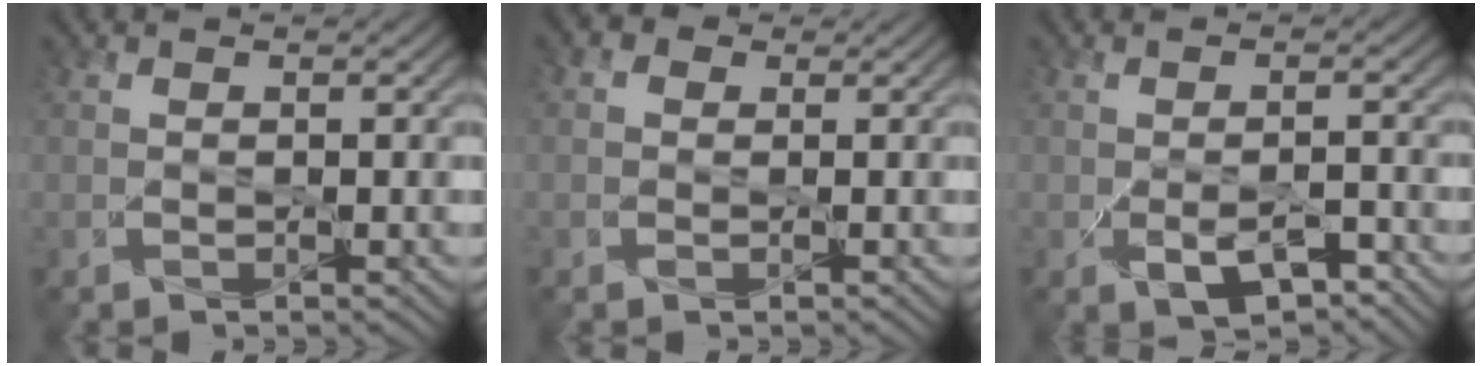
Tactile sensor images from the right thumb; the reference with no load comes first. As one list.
[{"total": 1.5, "force": [0.0, 1.4, 0.5], "torque": [-0.004, 0.001, -0.007]}, {"total": 3.8, "force": [-1.8, 1.7, 2.8], "torque": [-0.058, -0.006, -0.026]}]